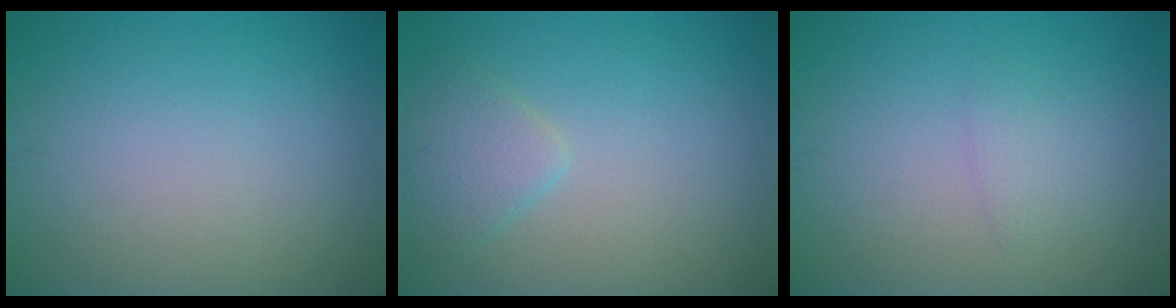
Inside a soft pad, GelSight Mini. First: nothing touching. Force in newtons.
{"total": 2.3, "press": 2.3, "slide": 0.1}
{"total": 1.2, "press": 1.2, "slide": 0.2}